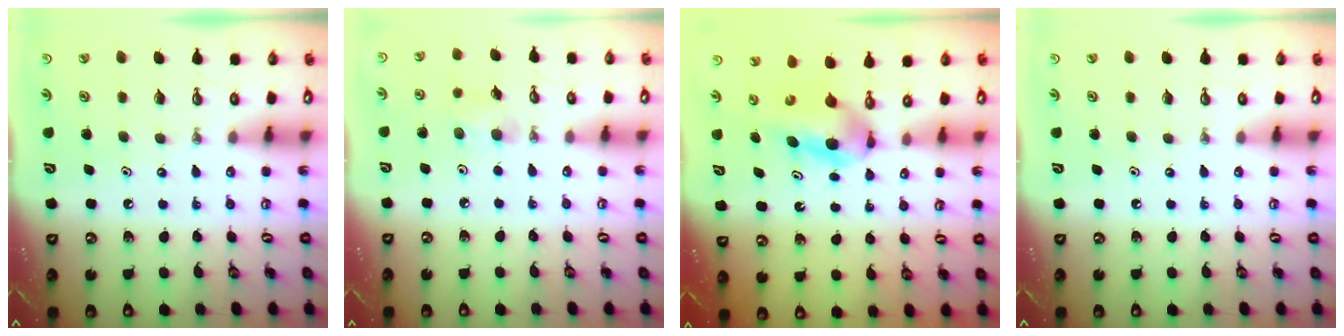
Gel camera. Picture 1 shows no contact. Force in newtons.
{"total": 4.6, "press": 4.4, "slide": 1.4}
{"total": 6.6, "press": 6.4, "slide": 1.9}
{"total": 0.0}